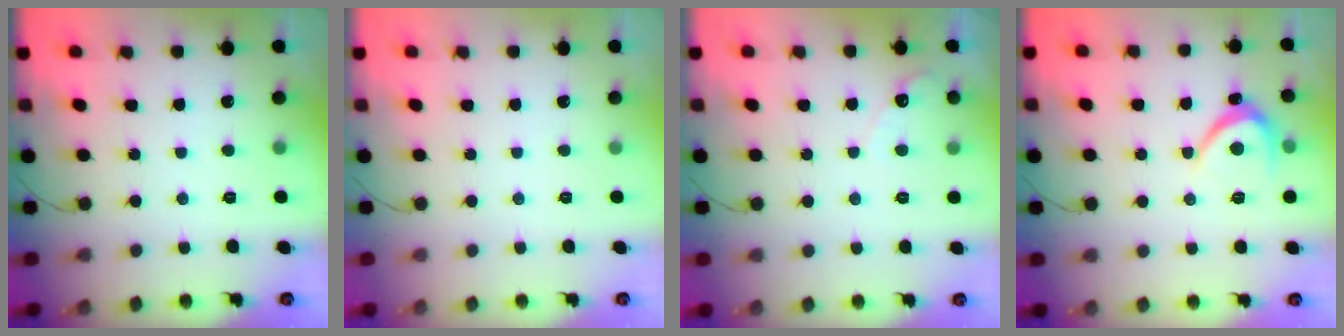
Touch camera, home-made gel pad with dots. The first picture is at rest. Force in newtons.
{"total": 0.0}
{"total": 3.8, "press": 3.8, "slide": 0.3}
{"total": 3.9, "press": 3.9, "slide": 0.5}